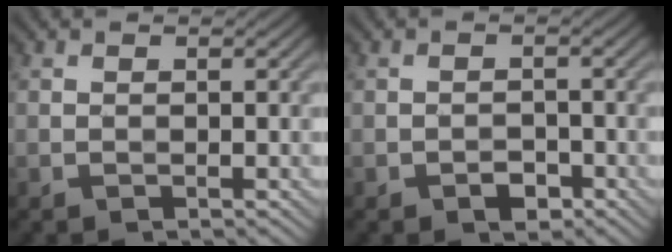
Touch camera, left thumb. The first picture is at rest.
{"total": 1.3, "force": [-1.1, 0.6, 0.4], "torque": [0.000, 0.004, -0.020]}